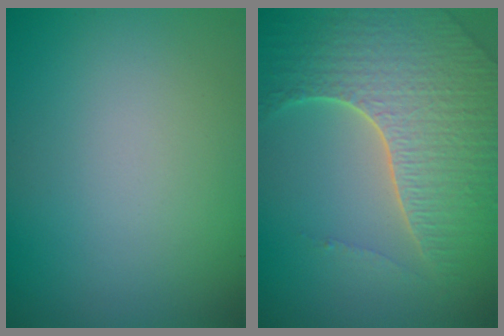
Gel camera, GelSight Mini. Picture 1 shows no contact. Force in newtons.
{"total": 7.1, "press": 5.1, "slide": 5.0}